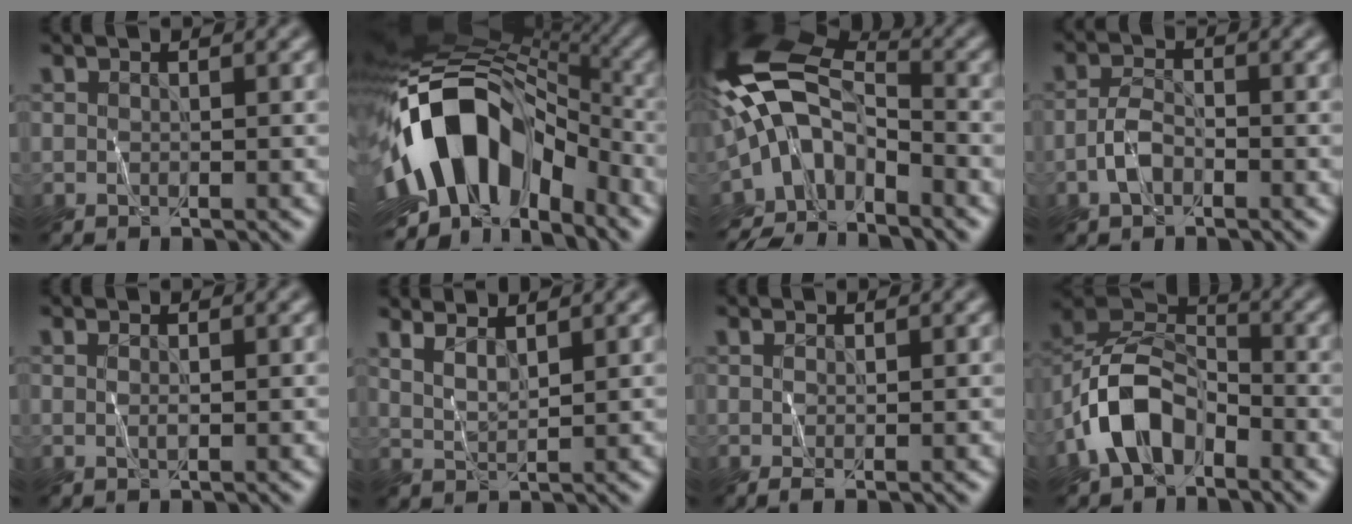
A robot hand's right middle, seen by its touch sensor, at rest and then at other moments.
{"total": 15.3, "force": [-4.1, 9.3, 11.5], "torque": [-0.185, 0.018, -0.081]}
{"total": 9.5, "force": [-5.1, 4.8, 6.4], "torque": [-0.123, 0.012, -0.107]}
{"total": 2.0, "force": [-1.1, 1.1, 1.2], "torque": [-0.022, 0.013, -0.026]}
{"total": 0.6, "force": [0.4, 0.1, 0.4], "torque": [-0.009, 0.004, 0.005]}
{"total": 3.2, "force": [2.7, 0.9, 1.4], "torque": [-0.011, 0.010, 0.038]}
{"total": 1.1, "force": [0.1, 0.4, 1.0], "torque": [-0.015, 0.001, 0.004]}
{"total": 6.5, "force": [-3.4, 4.1, 3.8], "torque": [-0.067, 0.014, -0.075]}